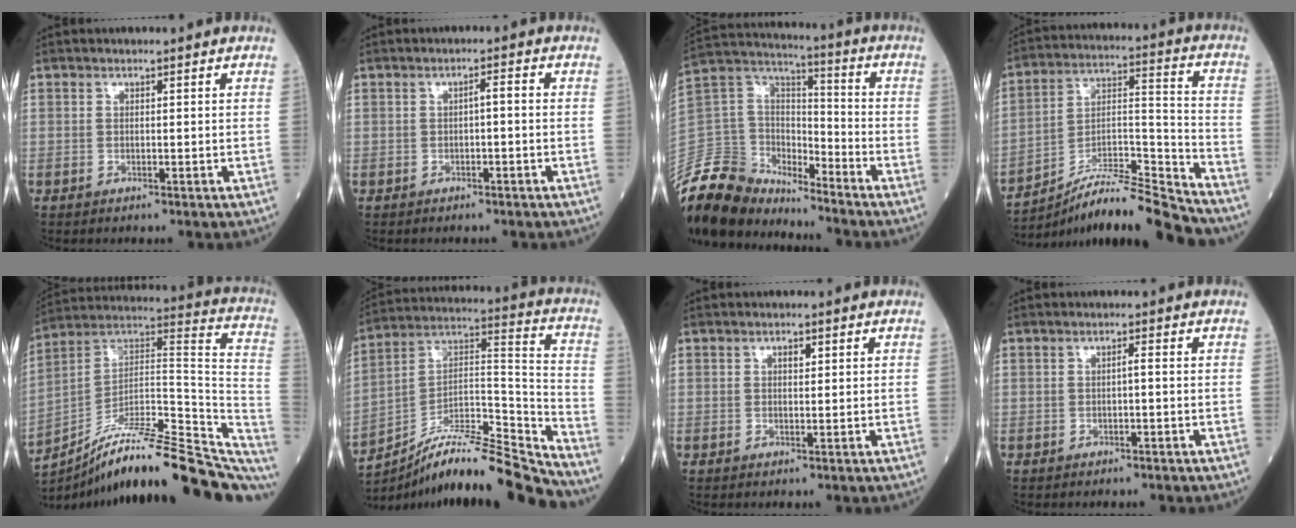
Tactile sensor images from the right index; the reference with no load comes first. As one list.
[{"total": 1.7, "force": [-0.2, 0.3, 1.7], "torque": [-0.025, 0.008, -0.002]}, {"total": 16.1, "force": [-14.7, 5.5, 3.2], "torque": [-0.071, 0.047, -0.277]}, {"total": 16.2, "force": [-14.8, 0.4, 6.6], "torque": [-0.102, 0.036, -0.255]}, {"total": 29.8, "force": [-24.1, 5.3, 16.6], "torque": [-0.173, 0.020, -0.359]}, {"total": 18.5, "force": [-17.0, 0.6, 7.2], "torque": [-0.105, 0.049, -0.287]}, {"total": 1.4, "force": [0.6, 0.6, 1.1], "torque": [-0.016, 0.001, 0.007]}, {"total": 0.9, "force": [-0.1, 0.0, 0.9], "torque": [-0.012, 0.002, -0.001]}]